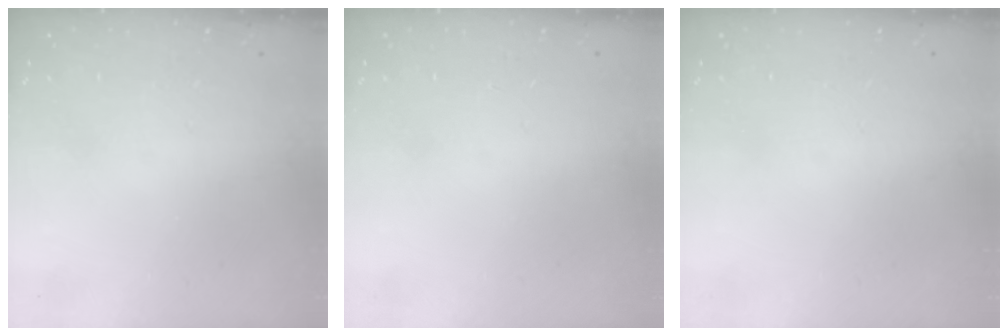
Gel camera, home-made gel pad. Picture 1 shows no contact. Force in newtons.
{"total": 0.0}
{"total": 0.0}